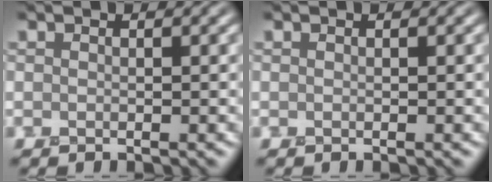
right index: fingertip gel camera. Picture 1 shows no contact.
{"total": 0.0}